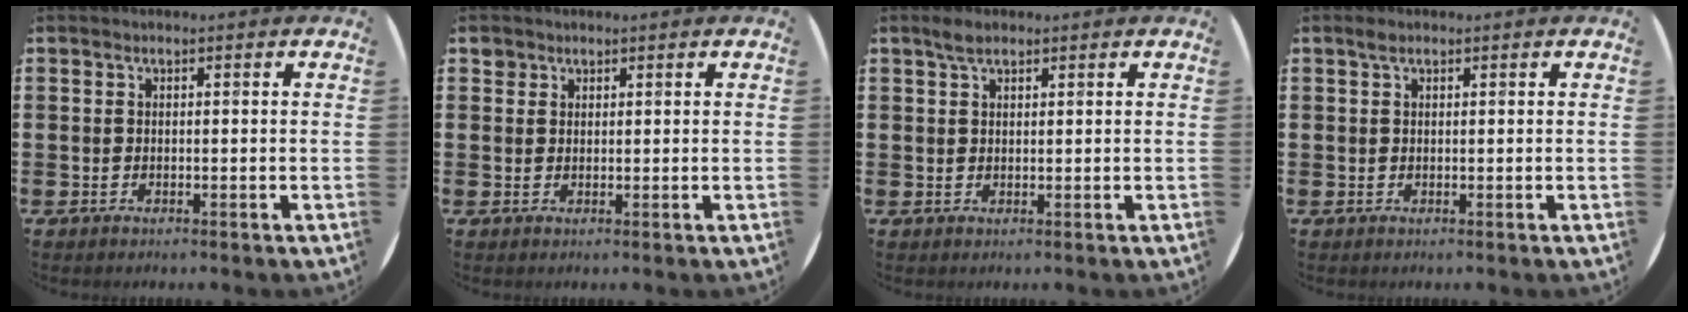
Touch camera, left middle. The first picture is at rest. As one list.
[{"total": 1.4, "force": [1.1, 0.8, -0.1], "torque": [0.008, -0.001, 0.021]}, {"total": 2.3, "force": [1.7, 1.0, 1.1], "torque": [-0.015, 0.003, 0.030]}, {"total": 0.8, "force": [0.5, 0.5, 0.4], "torque": [-0.002, 0.001, 0.008]}]